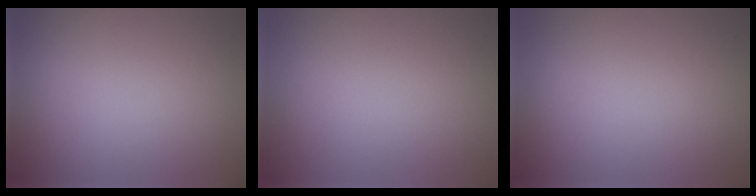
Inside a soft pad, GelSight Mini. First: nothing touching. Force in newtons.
{"total": 0.0}
{"total": 0.0}